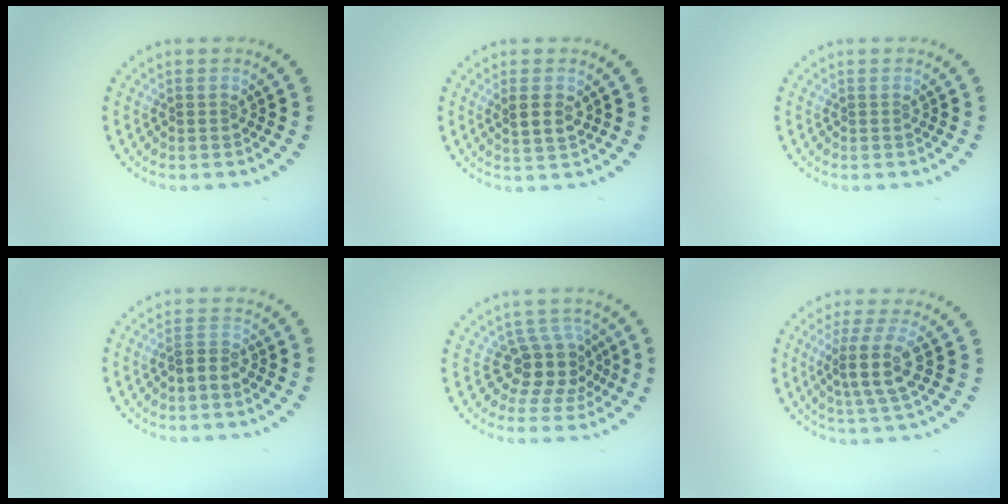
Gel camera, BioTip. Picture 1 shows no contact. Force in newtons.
{"total": 2.0, "press": 2.0, "slide": 0.6}
{"total": 0.0}
{"total": 1.9, "press": 1.8, "slide": 0.6}
{"total": 3.8, "press": 2.9, "slide": 2.5}
{"total": 4.1, "press": 3.4, "slide": 2.2}